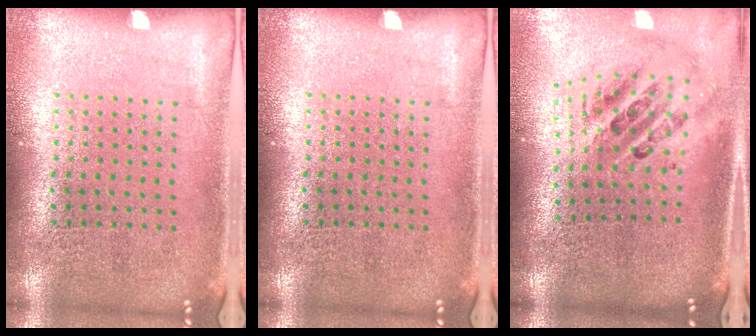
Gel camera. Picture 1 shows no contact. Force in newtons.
{"total": 0.0}
{"total": 2.4, "press": 1.7, "slide": 1.7}